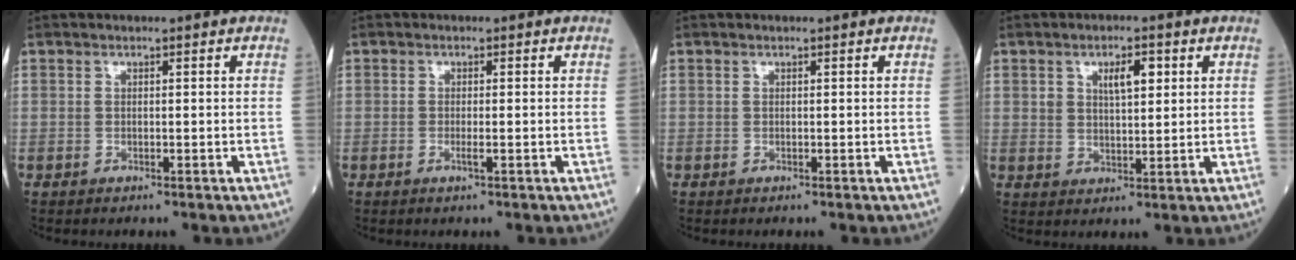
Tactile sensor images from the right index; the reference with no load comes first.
{"total": 1.2, "force": [-0.5, 0.0, 1.2], "torque": [-0.024, -0.003, -0.008]}
{"total": 0.0}
{"total": 4.8, "force": [2.0, 2.0, 3.8], "torque": [-0.064, 0.005, 0.036]}